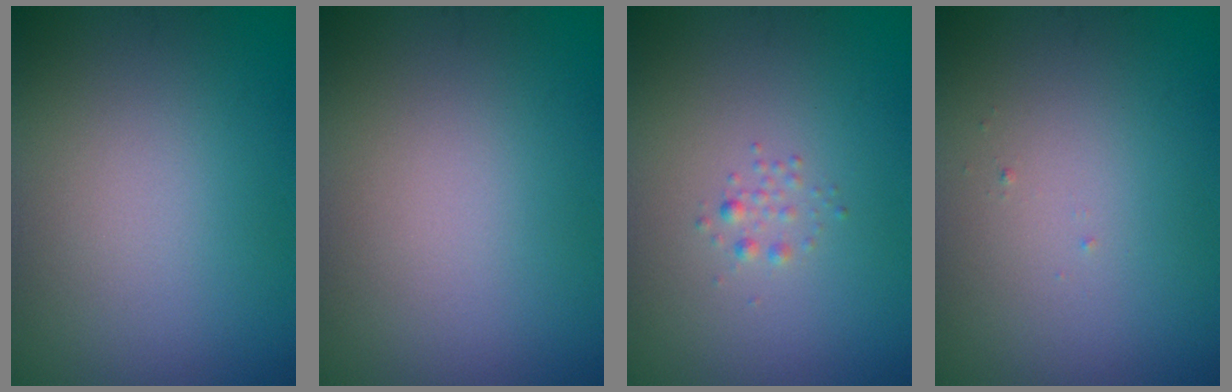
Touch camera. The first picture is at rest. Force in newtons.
{"total": 0.0}
{"total": 0.8, "press": 0.8, "slide": 0.0}
{"total": 0.0}